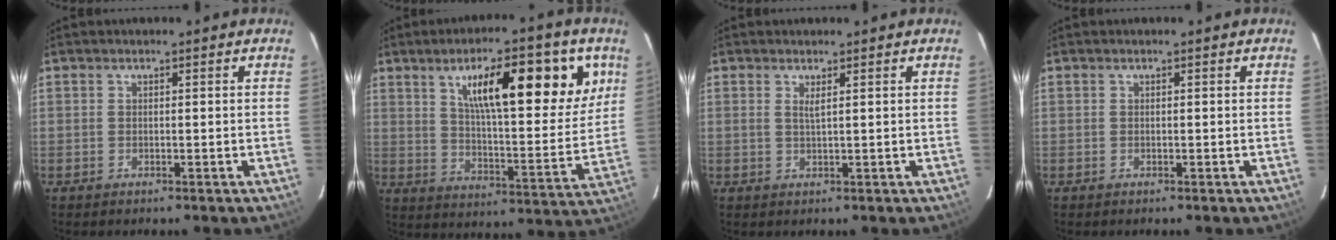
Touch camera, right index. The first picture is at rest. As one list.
[{"total": 21.6, "force": [10.5, 6.3, 17.8], "torque": [-0.252, 0.015, 0.167]}, {"total": 1.4, "force": [0.7, -0.1, 1.2], "torque": [-0.022, -0.002, 0.011]}, {"total": 0.0}]